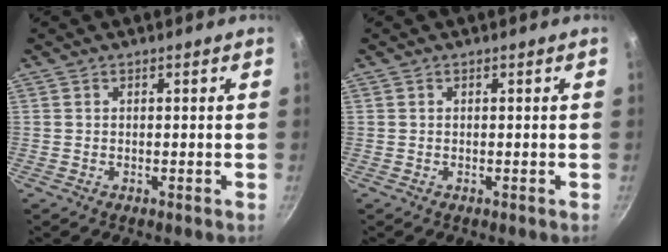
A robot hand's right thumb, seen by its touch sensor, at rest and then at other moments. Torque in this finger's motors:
{"motor_torque": [-0.03, 0.03, -0.05, 0.05, 0.00]}